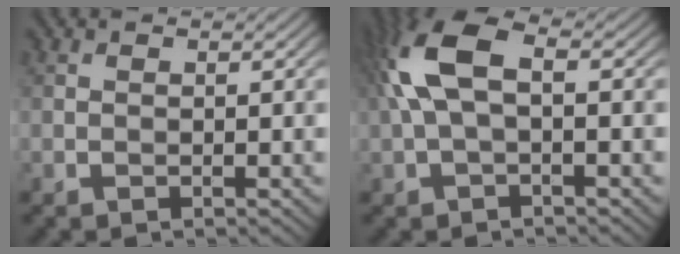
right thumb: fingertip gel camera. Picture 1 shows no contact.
{"total": 8.1, "force": [1.2, 3.8, 7.1], "torque": [-0.170, 0.022, 0.013]}